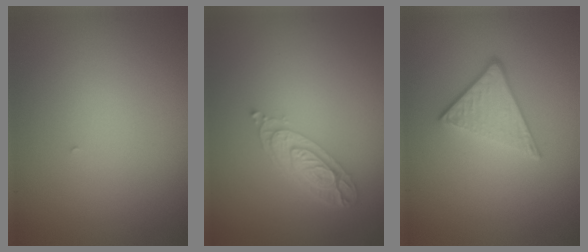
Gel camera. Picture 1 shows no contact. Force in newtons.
{"total": 3.9, "press": 3.0, "slide": 2.5}
{"total": 3.7, "press": 2.6, "slide": 2.6}